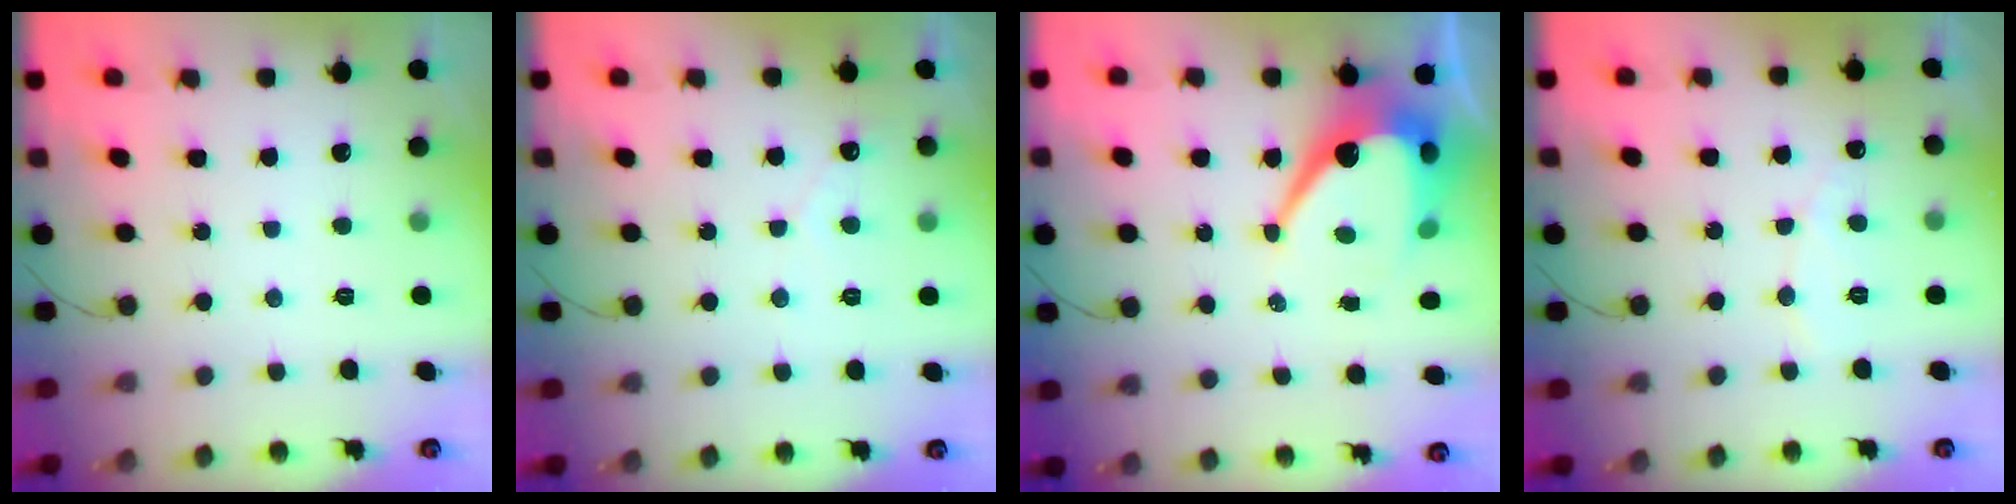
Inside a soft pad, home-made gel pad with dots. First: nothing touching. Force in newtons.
{"total": 2.2, "press": 2.2, "slide": 0.1}
{"total": 12.3, "press": 12.2, "slide": 0.7}
{"total": 4.5, "press": 4.5, "slide": 0.3}